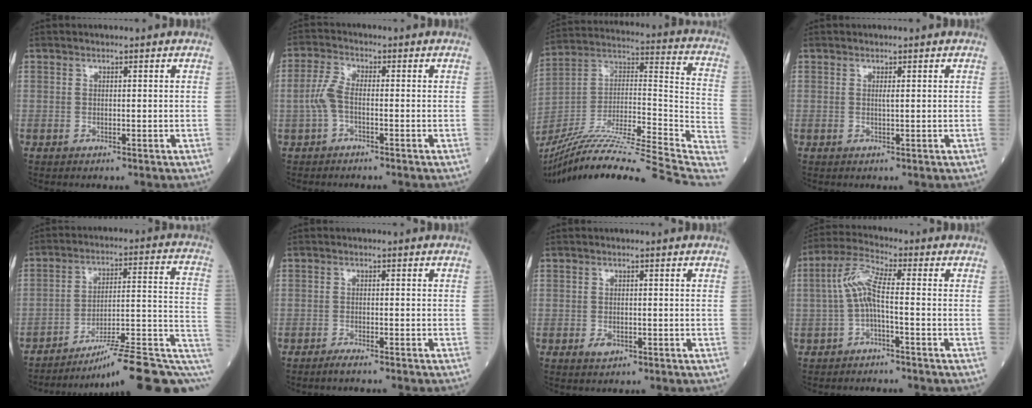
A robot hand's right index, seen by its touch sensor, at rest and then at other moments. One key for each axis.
{"total": 4.0, "fx": -1.2, "fy": 1.5, "fz": 3.5, "tx": -0.085, "ty": 0.006, "tz": -0.027}
{"total": 32.7, "fx": -27.0, "fy": 0.9, "fz": 18.6, "tx": -0.233, "ty": -0.016, "tz": -0.415}
{"total": 0.5, "fx": 0.2, "fy": -0.1, "fz": 0.5, "tx": -0.013, "ty": -0.002, "tz": 0.004}
{"total": 18.5, "fx": -11.2, "fy": 2.0, "fz": 14.7, "tx": -0.145, "ty": 0.044, "tz": -0.159}
{"total": 2.6, "fx": -2.2, "fy": -0.3, "fz": 1.3, "tx": -0.018, "ty": -0.001, "tz": -0.031}
{"total": 1.6, "fx": -0.7, "fy": 1.0, "fz": 1.0, "tx": -0.019, "ty": 0.000, "tz": -0.006}
{"total": 5.8, "fx": -0.9, "fy": 0.8, "fz": 5.7, "tx": -0.121, "ty": 0.022, "tz": -0.022}